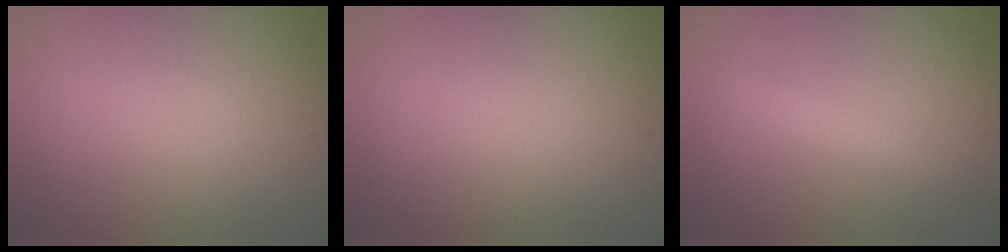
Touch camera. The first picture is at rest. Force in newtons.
{"total": 0.0}
{"total": 2.2, "press": 2.2, "slide": 0.1}